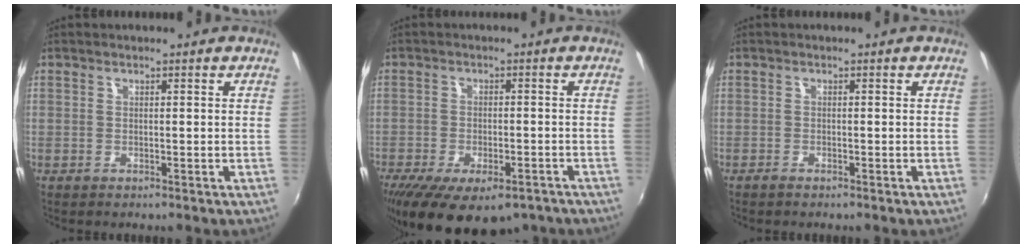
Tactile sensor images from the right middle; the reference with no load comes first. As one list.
[{"total": 16.5, "force": [-11.1, 6.9, 10.0], "torque": [-0.202, -0.043, -0.157]}, {"total": 1.0, "force": [-0.9, 0.3, 0.4], "torque": [-0.009, -0.004, -0.020]}]